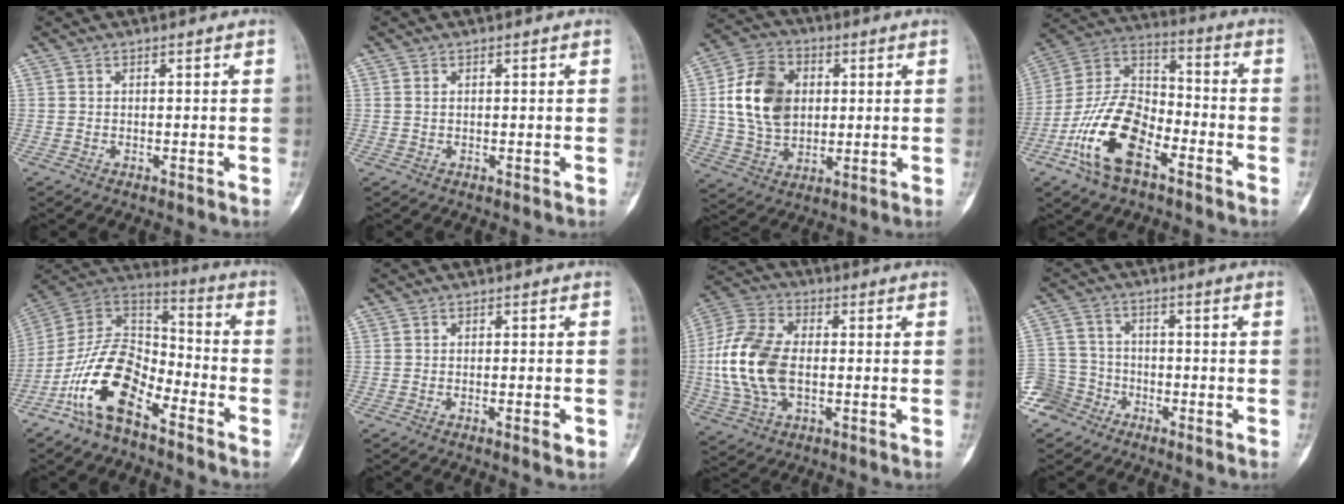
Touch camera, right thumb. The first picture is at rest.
{"total": 0.5, "force": [0.2, 0.3, 0.4], "torque": [-0.010, 0.002, 0.004]}
{"total": 14.4, "force": [2.2, 10.6, 9.6], "torque": [-0.153, 0.003, 0.039]}
{"total": 17.2, "force": [-8.0, 9.0, 12.2], "torque": [-0.224, 0.056, -0.158]}
{"total": 16.1, "force": [-8.7, 8.0, 11.0], "torque": [-0.190, 0.080, -0.172]}
{"total": 2.1, "force": [-0.8, 0.4, 1.9], "torque": [-0.032, -0.001, -0.011]}
{"total": 15.9, "force": [-0.8, 9.6, 12.7], "torque": [-0.274, 0.014, -0.014]}
{"total": 7.9, "force": [-5.2, 6.0, 0.5], "torque": [0.006, 0.039, -0.107]}